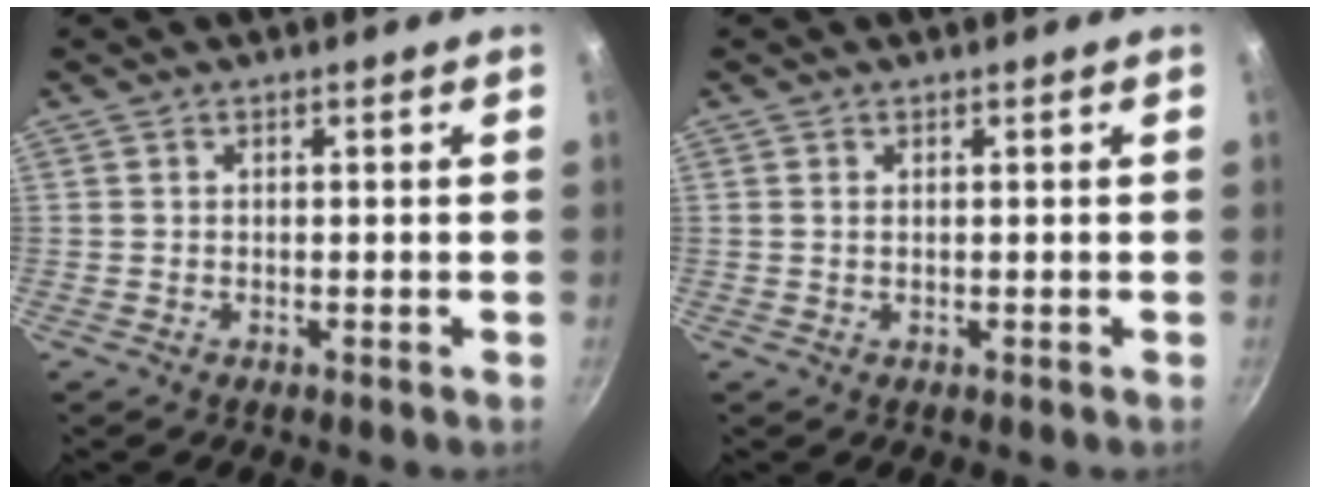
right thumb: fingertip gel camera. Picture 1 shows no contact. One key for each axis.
{"total": 0.7, "fx": 0.2, "fy": 0.3, "fz": 0.6, "tx": -0.010, "ty": 0.001, "tz": 0.004}